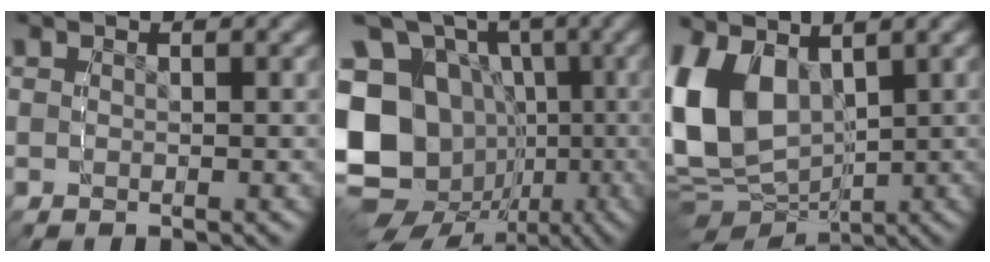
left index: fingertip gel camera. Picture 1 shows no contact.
{"total": 18.5, "force": [-2.8, 15.3, 9.9], "torque": [-0.208, -0.058, -0.049]}
{"total": 13.0, "force": [-0.9, 10.2, 8.0], "torque": [-0.210, -0.039, -0.006]}